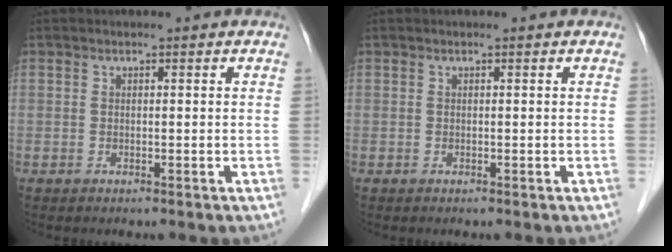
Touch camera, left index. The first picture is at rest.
{"total": 0.0}